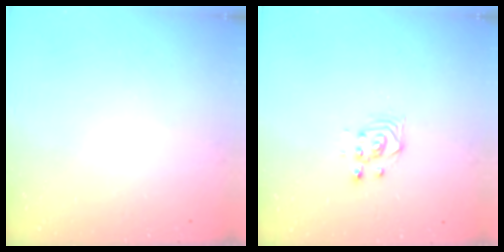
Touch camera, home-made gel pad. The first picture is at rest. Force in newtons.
{"total": 3.3, "press": 3.3, "slide": 0.2}